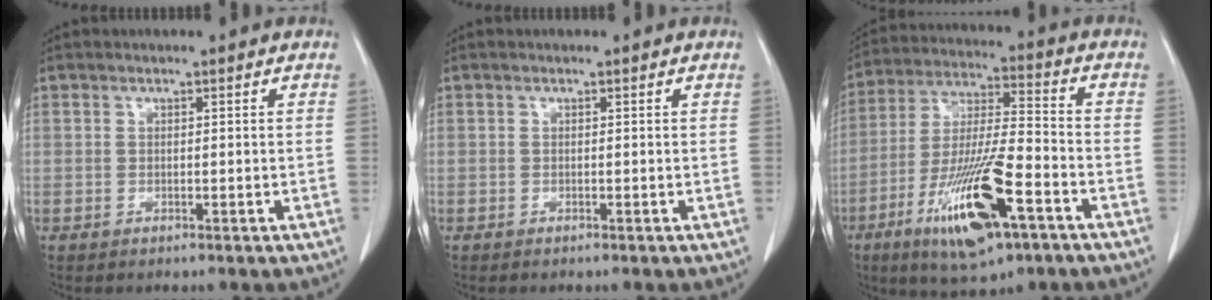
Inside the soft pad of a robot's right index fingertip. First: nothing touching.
{"total": 0.0}
{"total": 17.1, "force": [-8.2, 3.1, 14.7], "torque": [-0.296, -0.026, -0.141]}